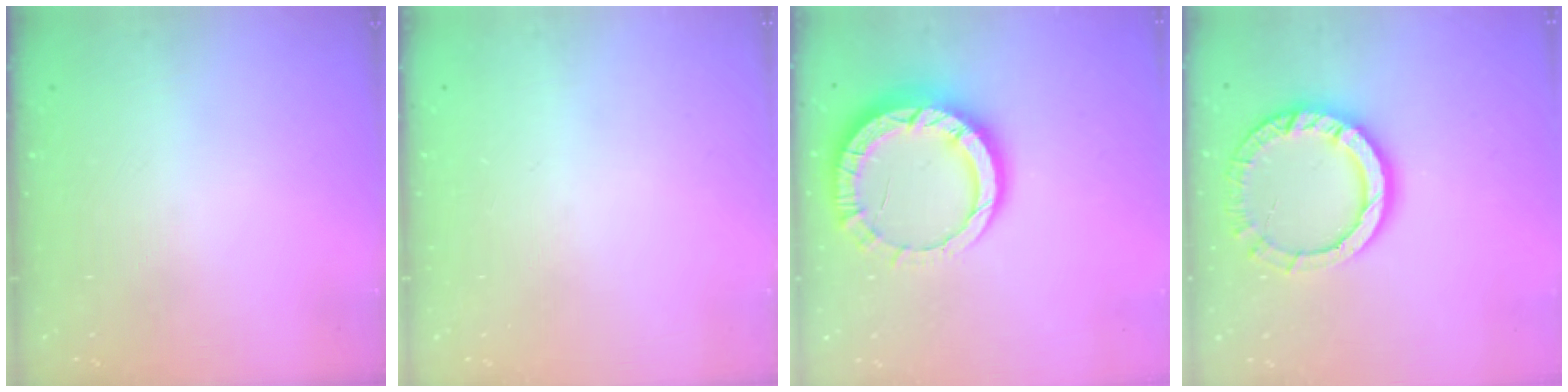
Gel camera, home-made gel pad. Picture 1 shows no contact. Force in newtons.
{"total": 0.0}
{"total": 12.6, "press": 12.6, "slide": 1.1}
{"total": 12.3, "press": 12.2, "slide": 1.3}